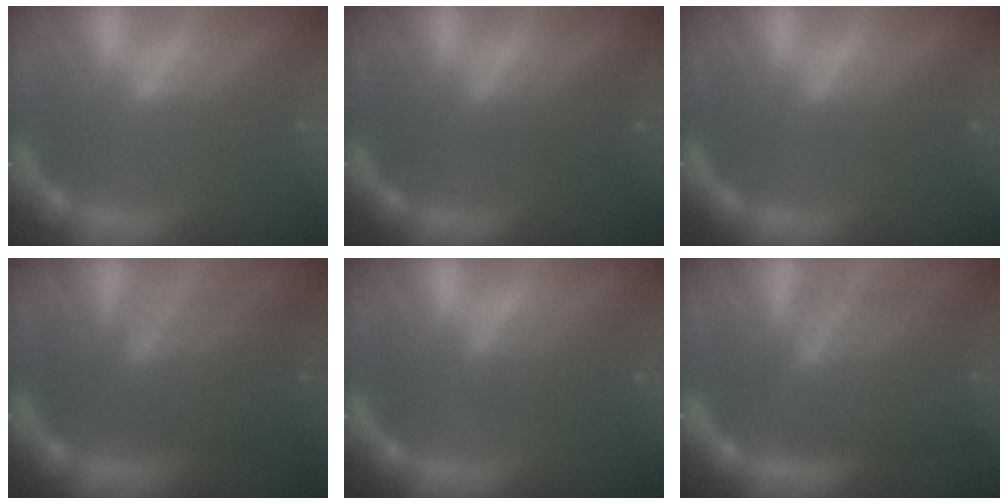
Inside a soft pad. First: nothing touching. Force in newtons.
{"total": 2.0}
{"total": 2.0}
{"total": 7.6}
{"total": 3.0}
{"total": 9.5}